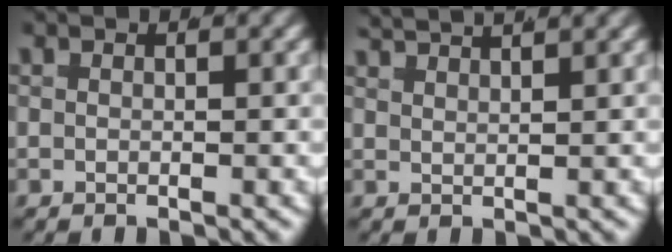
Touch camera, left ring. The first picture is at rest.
{"total": 3.0, "force": [2.9, 0.2, 0.8], "torque": [-0.015, 0.007, 0.049]}